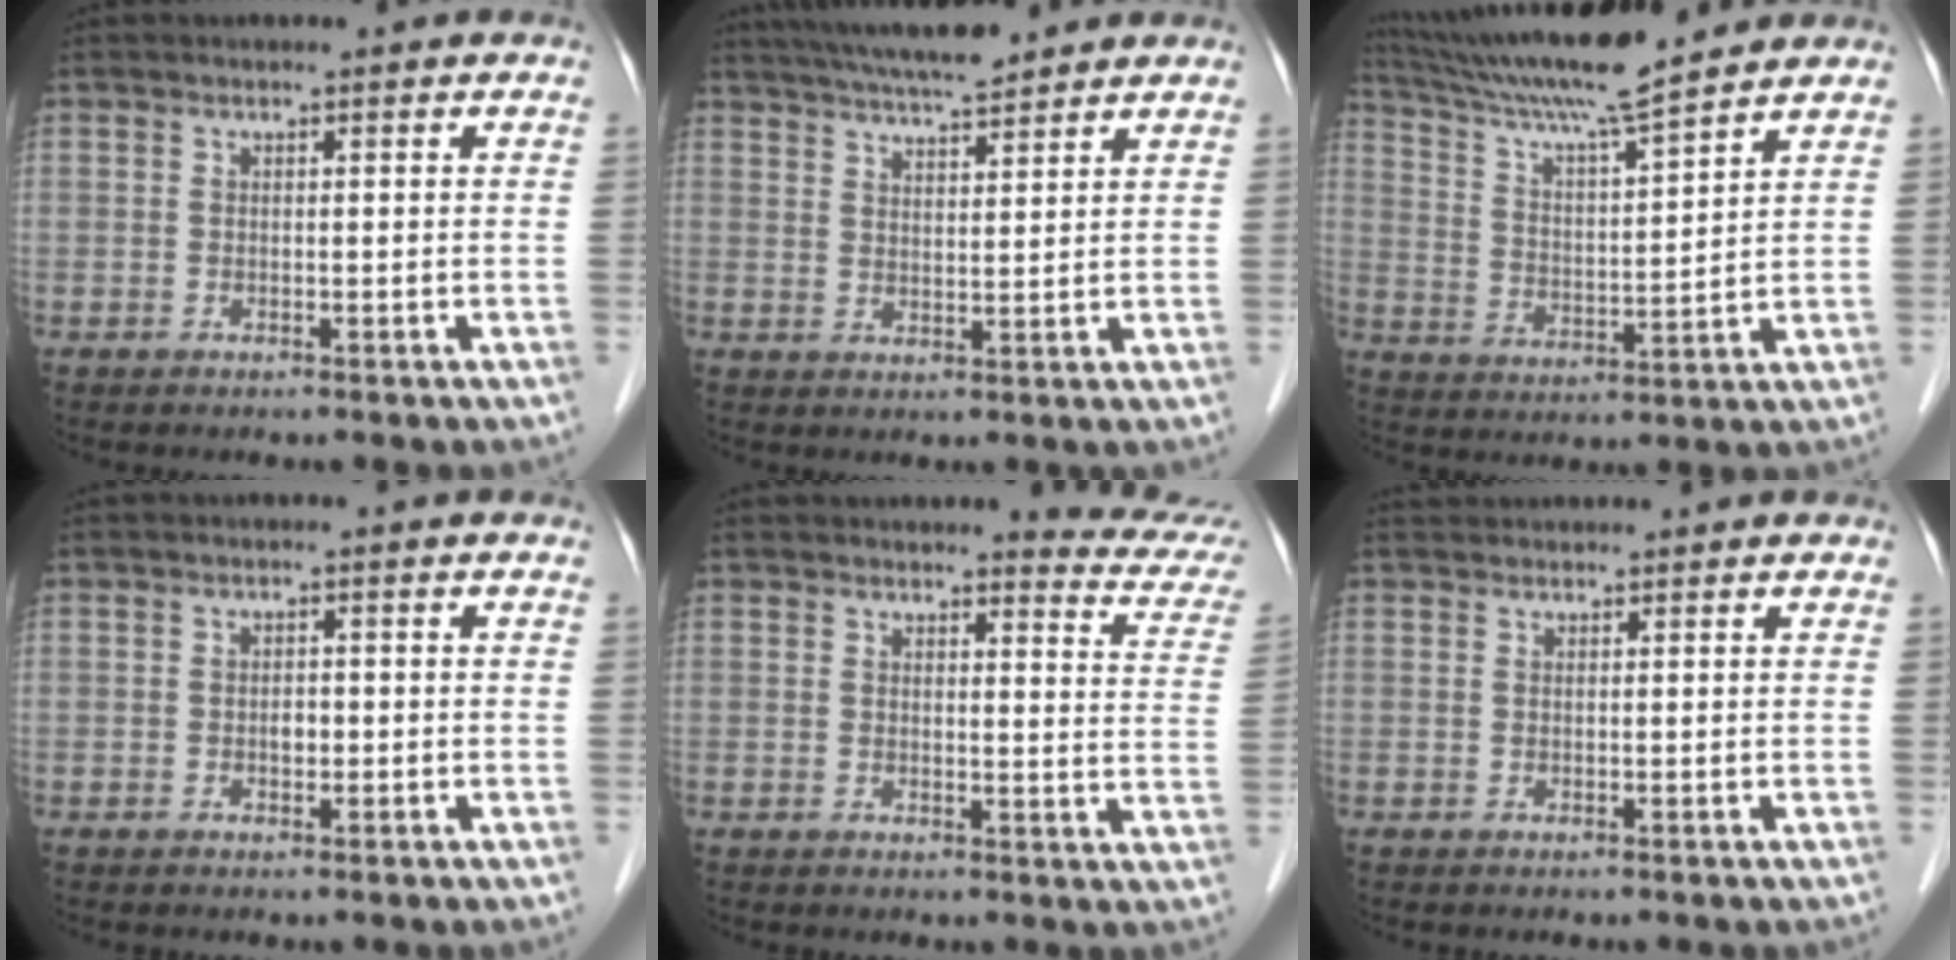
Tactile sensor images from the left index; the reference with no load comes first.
{"total": 10.5, "force": [9.2, 1.0, 4.9], "torque": [-0.085, 0.023, 0.144]}
{"total": 14.5, "force": [12.8, -0.6, 6.8], "torque": [-0.132, 0.016, 0.220]}
{"total": 1.4, "force": [-0.2, 0.7, 1.2], "torque": [-0.021, 0.002, -0.003]}
{"total": 9.5, "force": [9.2, 0.6, 2.1], "torque": [-0.004, -0.054, 0.077]}
{"total": 2.7, "force": [2.5, 0.3, 0.8], "torque": [-0.012, 0.030, 0.044]}